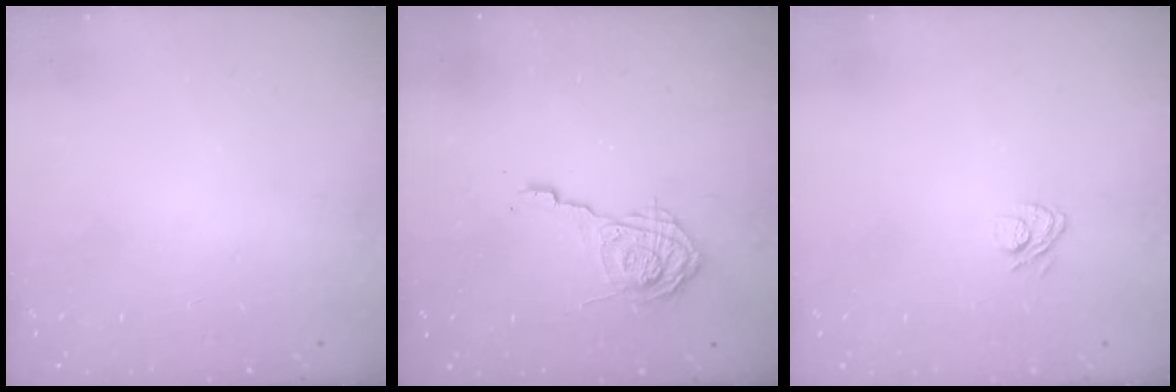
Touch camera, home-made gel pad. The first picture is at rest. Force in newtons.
{"total": 11.2, "press": 11.2, "slide": 1.3}
{"total": 6.1, "press": 5.9, "slide": 1.3}